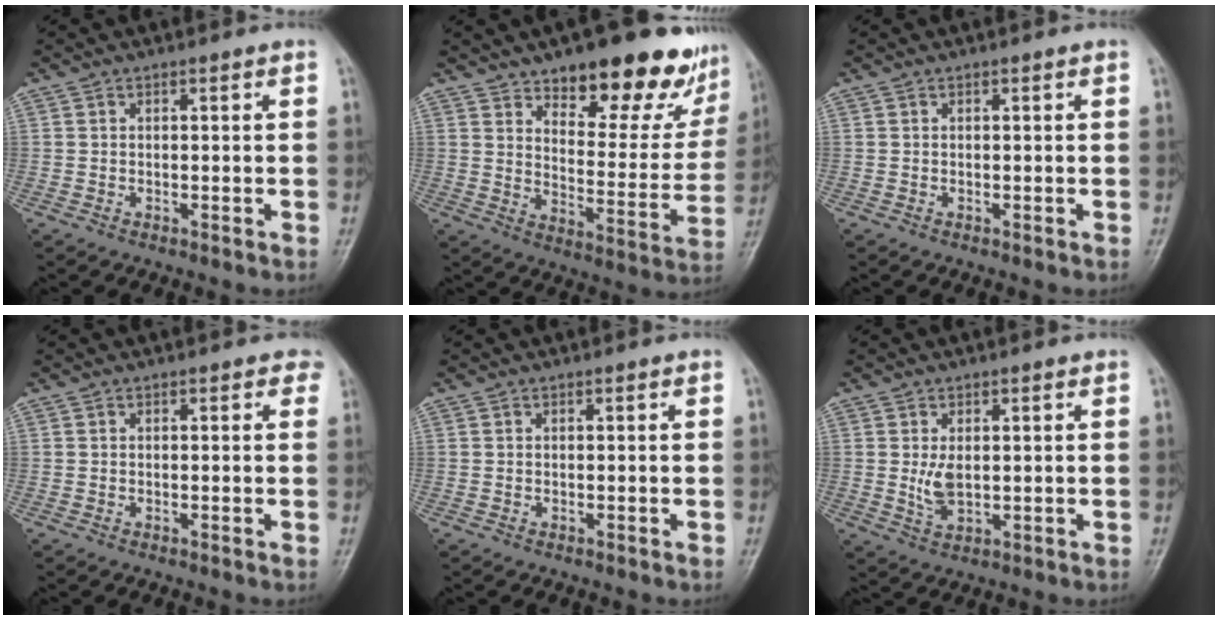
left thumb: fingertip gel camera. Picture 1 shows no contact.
{"total": 21.6, "force": [15.2, 8.7, 12.5], "torque": [-0.111, -0.087, 0.207]}
{"total": 0.0}
{"total": 1.2, "force": [0.6, 0.9, 0.6], "torque": [0.012, 0.002, -0.002]}
{"total": 0.0}
{"total": 4.0, "force": [0.5, 2.3, 3.2], "torque": [-0.056, -0.012, 0.015]}